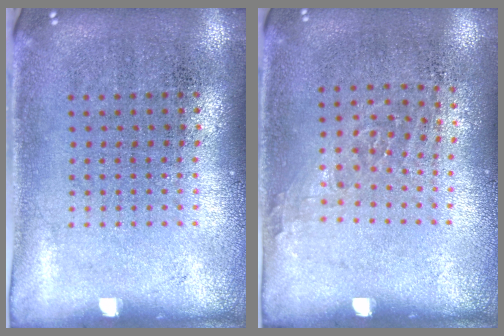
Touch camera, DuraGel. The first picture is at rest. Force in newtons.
{"total": 1.0, "press": 0.7, "slide": 0.6}